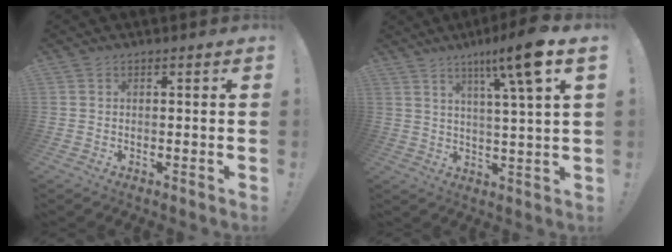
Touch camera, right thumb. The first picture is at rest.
{"total": 12.7, "force": [6.6, 0.2, 10.9], "torque": [-0.177, -0.031, 0.091]}